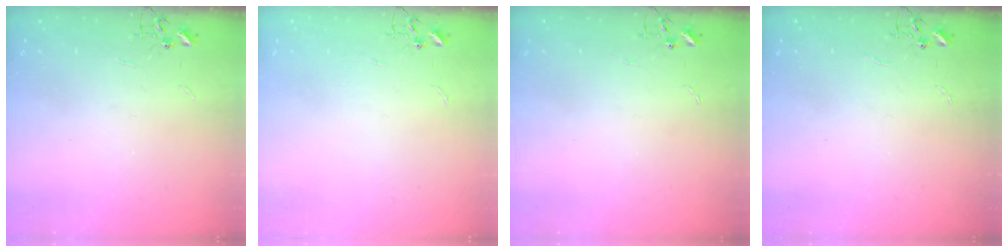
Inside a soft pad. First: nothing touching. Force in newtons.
{"total": 0.0}
{"total": 0.0}
{"total": 0.0}